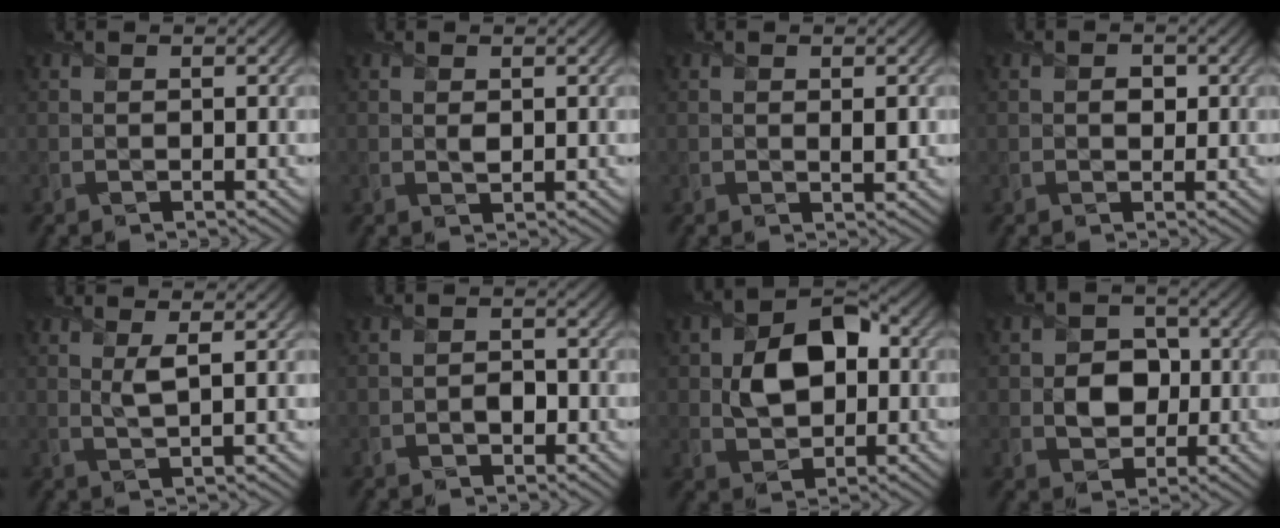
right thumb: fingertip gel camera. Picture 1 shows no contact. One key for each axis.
{"total": 0.9, "fx": 0.3, "fy": 0.6, "fz": 0.6, "tx": -0.012, "ty": -0.005, "tz": 0.006}
{"total": 1.3, "fx": 0.0, "fy": 0.7, "fz": 1.0, "tx": -0.014, "ty": -0.008, "tz": 0.002}
{"total": 1.3, "fx": 0.1, "fy": 1.1, "fz": 0.6, "tx": -0.008, "ty": -0.007, "tz": -0.002}
{"total": 2.2, "fx": 1.1, "fy": 0.3, "fz": 1.9, "tx": -0.039, "ty": 0.000, "tz": 0.021}
{"total": 1.7, "fx": -0.8, "fy": 1.2, "fz": 0.9, "tx": -0.014, "ty": -0.003, "tz": -0.014}
{"total": 8.0, "fx": 0.5, "fy": 5.6, "fz": 5.7, "tx": -0.099, "ty": 0.007, "tz": 0.006}
{"total": 5.0, "fx": -0.4, "fy": 4.2, "fz": 2.6, "tx": -0.050, "ty": -0.003, "tz": -0.019}